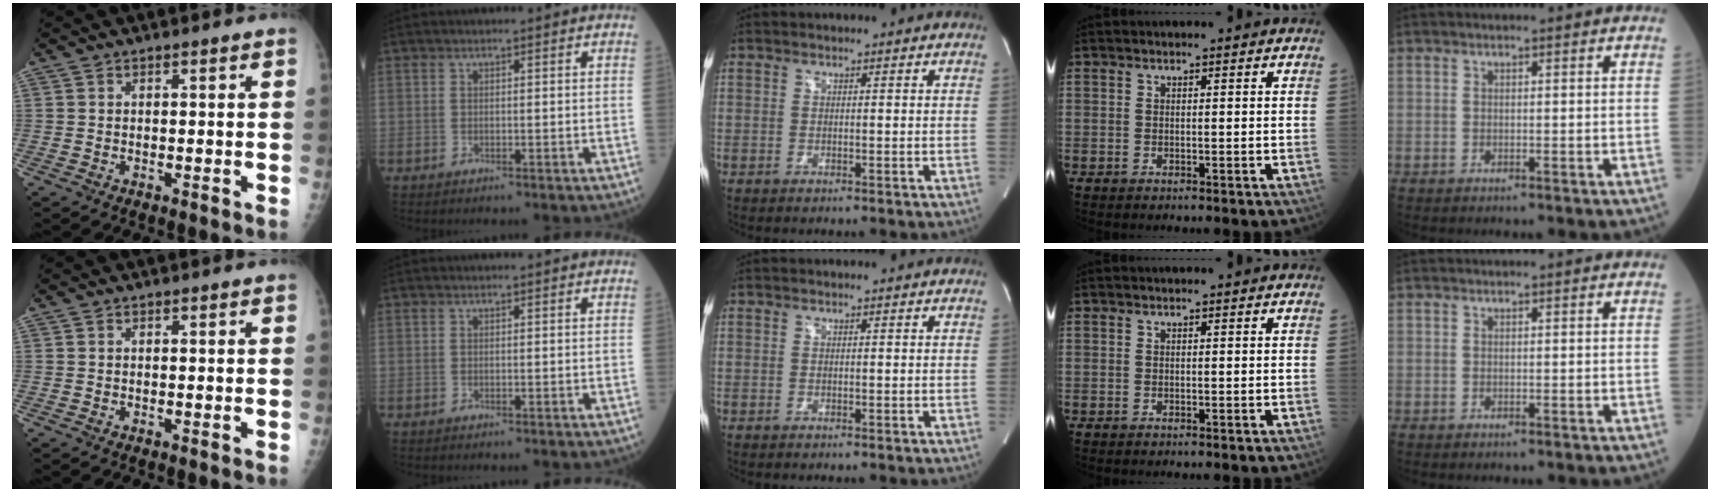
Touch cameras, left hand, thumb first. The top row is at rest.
{}